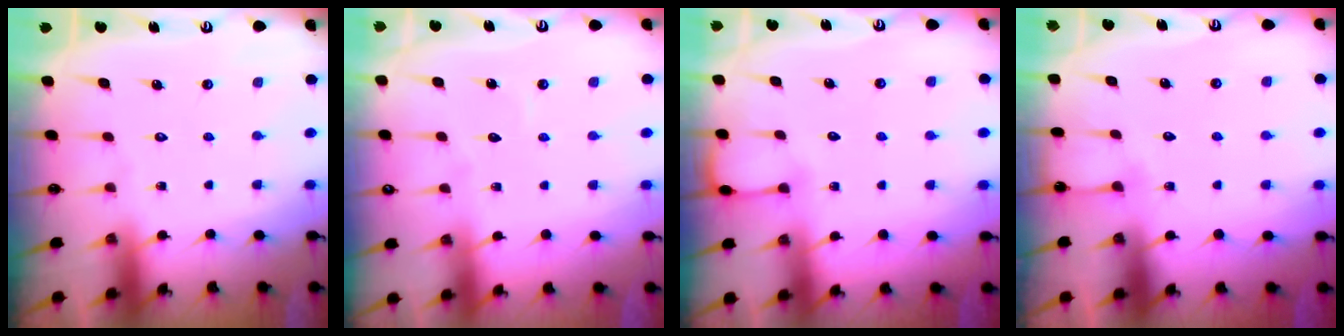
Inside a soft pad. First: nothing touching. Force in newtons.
{"total": 3.1, "press": 3.1, "slide": 0.3}
{"total": 4.1, "press": 4.0, "slide": 0.5}
{"total": 5.1, "press": 5.1, "slide": 0.5}